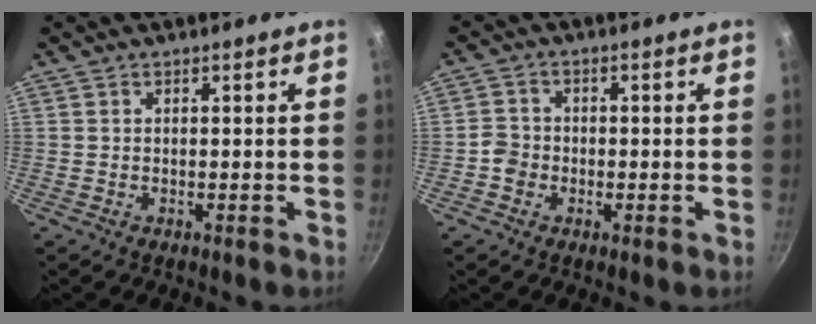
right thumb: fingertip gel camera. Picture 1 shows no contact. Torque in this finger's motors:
{"motor_torque": [0.85, 0.59, -0.21, -0.01, 0.15]}